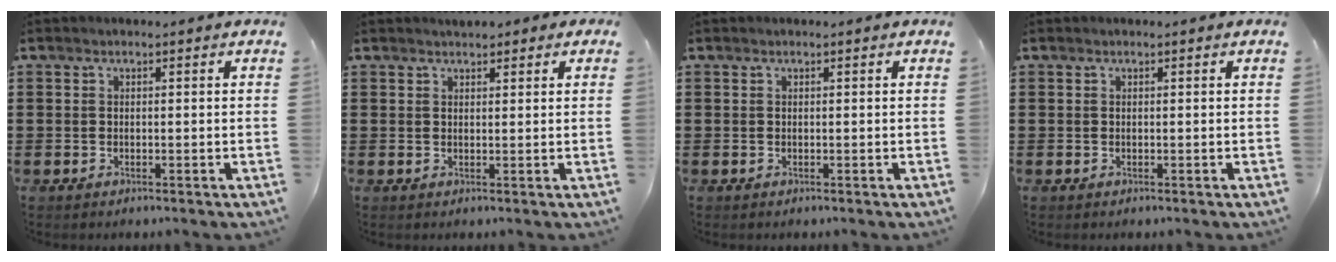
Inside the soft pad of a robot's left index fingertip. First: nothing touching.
{"total": 1.5, "force": [1.3, 0.6, 0.4], "torque": [-0.010, 0.006, 0.025]}
{"total": 0.0}
{"total": 0.0}